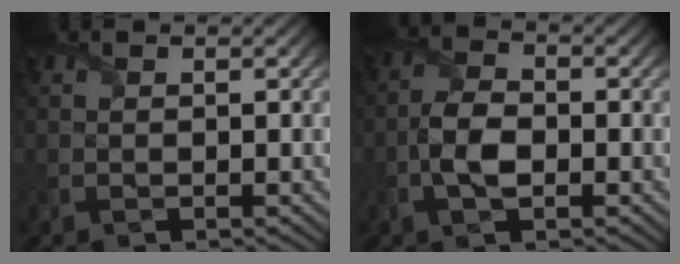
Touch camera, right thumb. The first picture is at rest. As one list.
[{"total": 4.9, "force": [-1.4, 2.6, 3.9], "torque": [-0.088, 0.001, -0.034]}]